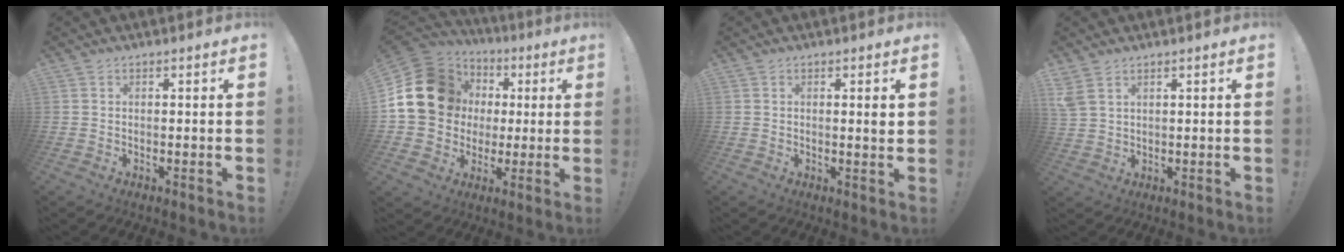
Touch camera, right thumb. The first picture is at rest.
{"total": 21.5, "force": [3.8, 18.4, 10.6], "torque": [-0.169, -0.004, 0.102]}
{"total": 2.3, "force": [0.9, 0.0, 2.1], "torque": [-0.025, -0.007, 0.011]}
{"total": 4.5, "force": [2.8, 2.4, 2.5], "torque": [-0.051, -0.005, 0.059]}